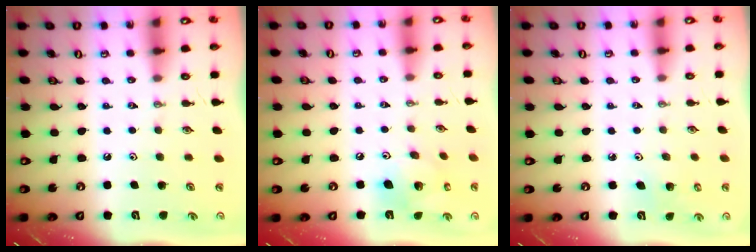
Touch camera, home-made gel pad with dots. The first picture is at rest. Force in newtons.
{"total": 15.3, "press": 15.0, "slide": 3.3}
{"total": 3.7, "press": 3.6, "slide": 0.3}